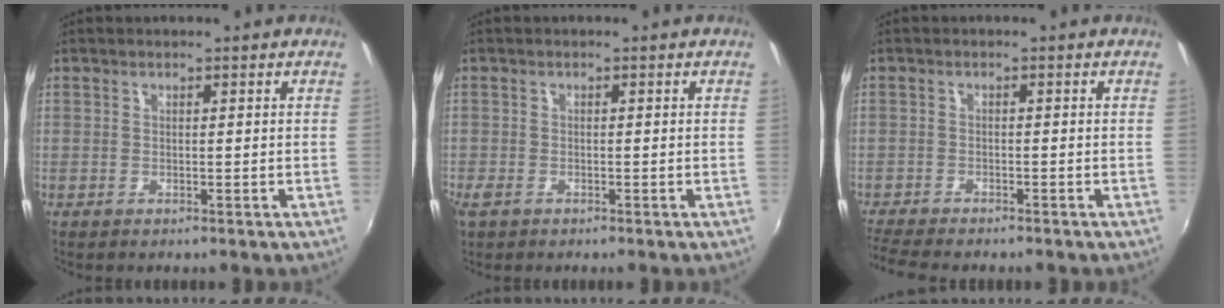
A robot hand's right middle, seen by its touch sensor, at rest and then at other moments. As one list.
[{"total": 2.3, "force": [-1.5, 1.3, 1.2], "torque": [-0.027, -0.006, -0.028]}, {"total": 6.4, "force": [-5.9, 0.8, 2.6], "torque": [-0.073, -0.027, -0.103]}]